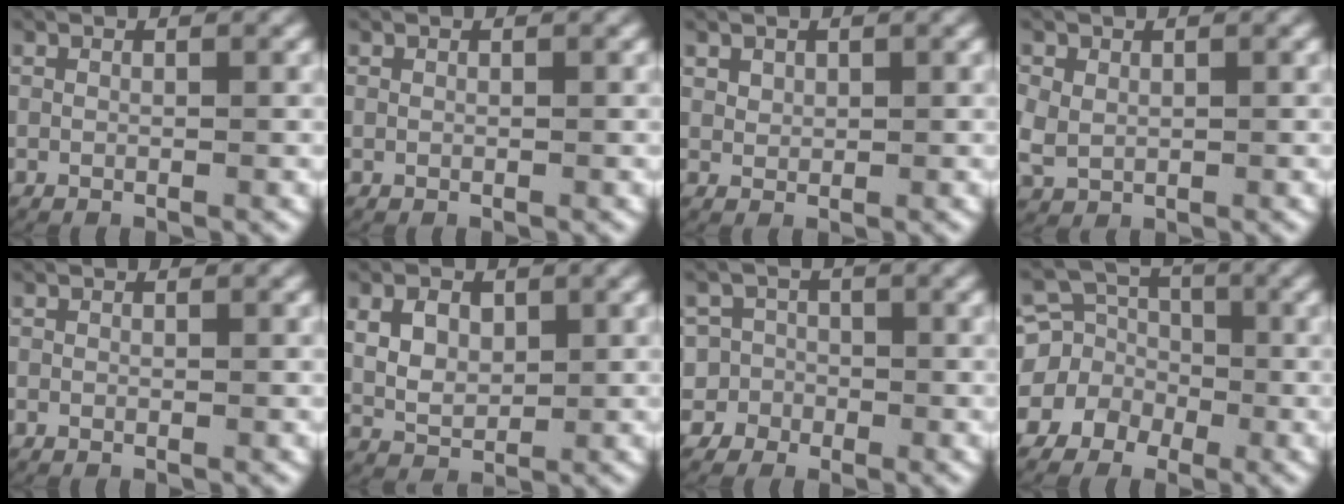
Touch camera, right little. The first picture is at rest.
{"total": 0.0}
{"total": 1.1, "force": [0.7, 0.8, 0.4], "torque": [-0.015, -0.003, 0.021]}
{"total": 3.6, "force": [0.1, 3.3, 1.4], "torque": [-0.057, -0.015, 0.015]}
{"total": 0.5, "force": [-0.3, 0.4, 0.1], "torque": [-0.006, -0.004, -0.004]}
{"total": 5.2, "force": [0.7, 4.3, 2.8], "torque": [-0.072, -0.017, 0.025]}
{"total": 9.1, "force": [-3.1, 8.4, 1.0], "torque": [-0.046, -0.029, -0.064]}
{"total": 11.0, "force": [-1.8, 10.1, 3.8], "torque": [-0.093, -0.031, -0.037]}